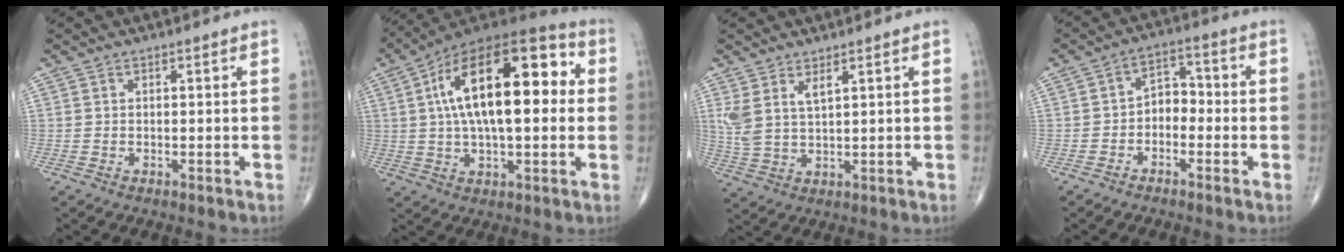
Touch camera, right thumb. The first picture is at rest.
{"total": 23.2, "force": [3.9, 10.3, 20.5], "torque": [-0.326, 0.023, 0.052]}
{"total": 5.3, "force": [2.7, 1.9, 4.1], "torque": [-0.097, -0.013, 0.065]}
{"total": 5.3, "force": [-1.6, 3.7, 3.4], "torque": [-0.032, 0.032, -0.041]}